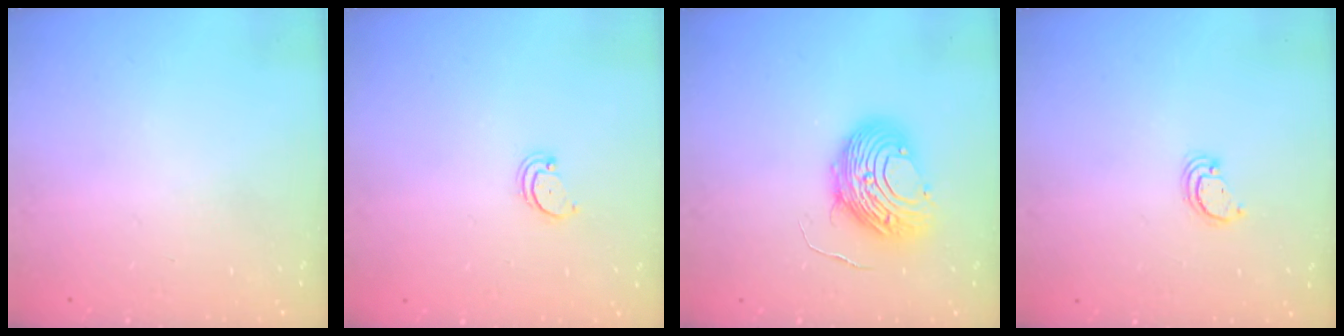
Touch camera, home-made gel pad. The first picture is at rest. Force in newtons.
{"total": 2.4, "press": 2.3, "slide": 0.5}
{"total": 11.0, "press": 11.0, "slide": 1.0}
{"total": 2.6, "press": 2.6, "slide": 0.2}